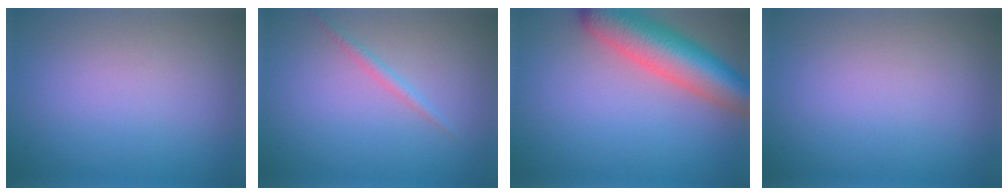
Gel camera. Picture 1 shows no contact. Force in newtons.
{"total": 1.1, "press": 1.1, "slide": 0.0}
{"total": 8.1, "press": 8.1, "slide": 0.5}
{"total": 0.0}